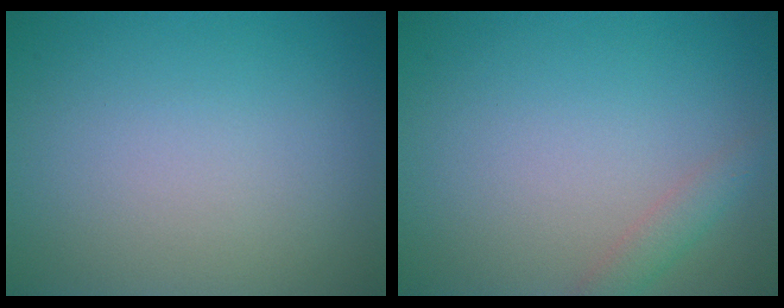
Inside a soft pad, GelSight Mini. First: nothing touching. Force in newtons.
{"total": 1.5, "press": 1.5, "slide": 0.1}